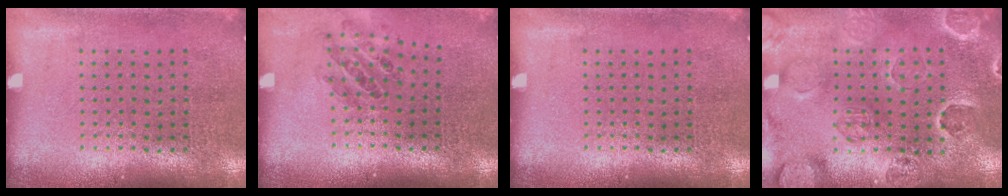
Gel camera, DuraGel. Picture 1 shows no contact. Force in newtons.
{"total": 0.9, "press": 0.9, "slide": 0.1}
{"total": 0.0}
{"total": 2.6, "press": 2.5, "slide": 0.6}